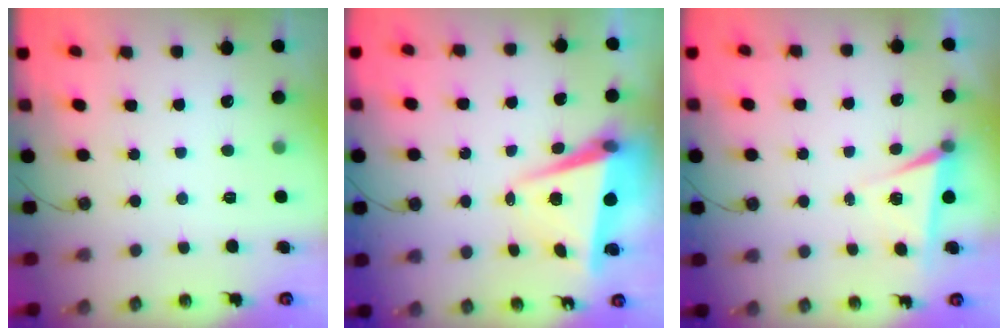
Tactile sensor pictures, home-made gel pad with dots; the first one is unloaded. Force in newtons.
{"total": 7.3, "press": 7.2, "slide": 1.3}
{"total": 4.5, "press": 4.0, "slide": 2.1}